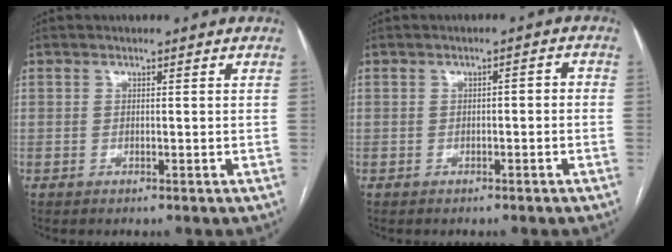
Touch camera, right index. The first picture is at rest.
{"total": 1.7, "force": [-0.4, 0.6, 1.5], "torque": [-0.019, 0.009, -0.006]}